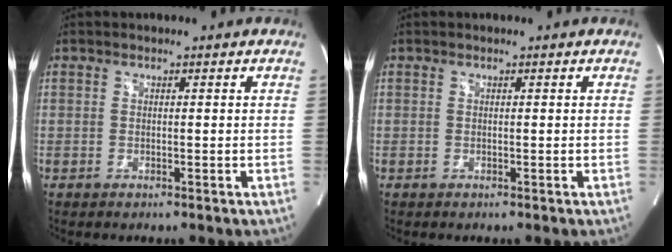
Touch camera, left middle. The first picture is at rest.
{"total": 0.0}